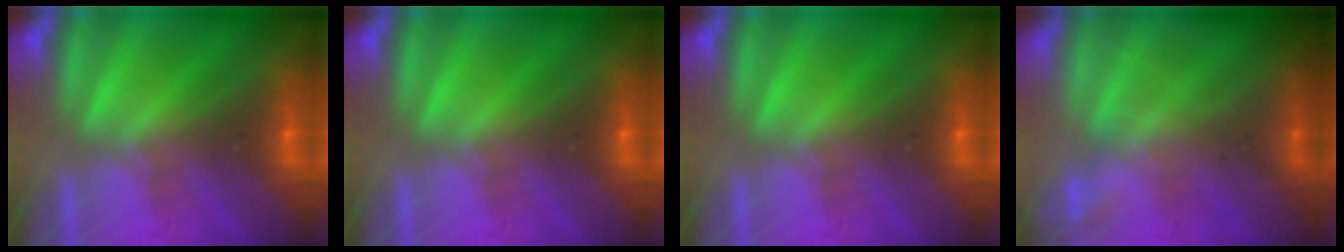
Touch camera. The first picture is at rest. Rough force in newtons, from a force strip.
{"total": 0.0}
{"total": 0.0}
{"total": 1.9}